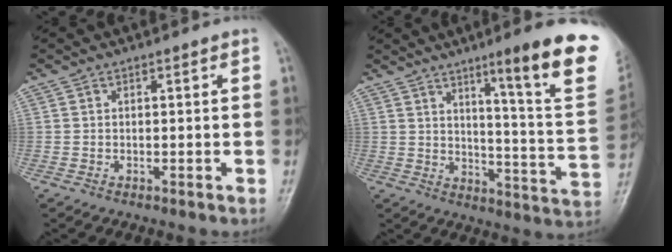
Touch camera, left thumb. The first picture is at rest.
{"total": 19.6, "force": [10.9, 1.1, 16.2], "torque": [-0.193, -0.060, 0.148]}